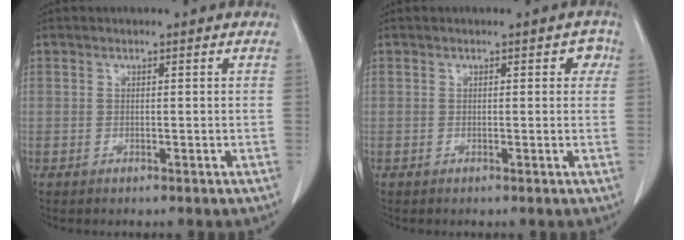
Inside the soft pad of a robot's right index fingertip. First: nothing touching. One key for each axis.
{"total": 1.8, "fx": 0.6, "fy": 1.1, "fz": 1.3, "tx": -0.003, "ty": 0.010, "tz": 0.001}